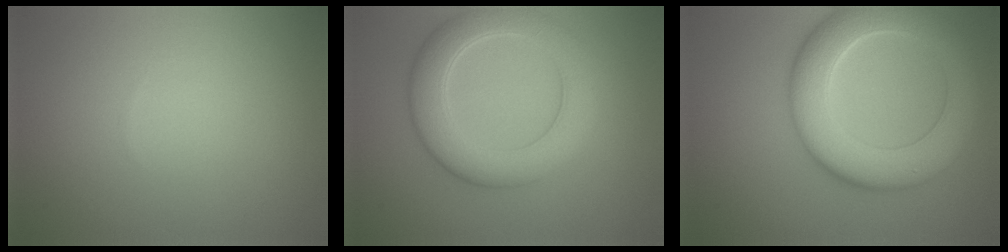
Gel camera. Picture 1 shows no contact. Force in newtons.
{"total": 6.0, "press": 6.0, "slide": 0.3}
{"total": 8.5, "press": 8.5, "slide": 0.4}